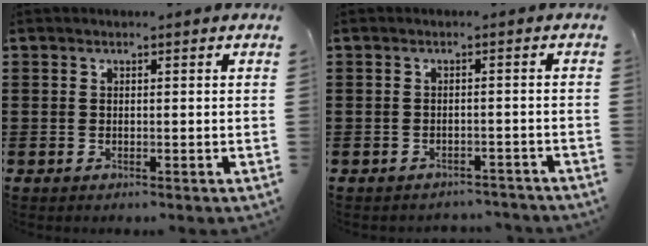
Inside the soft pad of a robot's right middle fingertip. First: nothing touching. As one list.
[{"total": 1.7, "force": [-1.6, 0.2, 0.0], "torque": [-0.008, -0.001, -0.035]}]